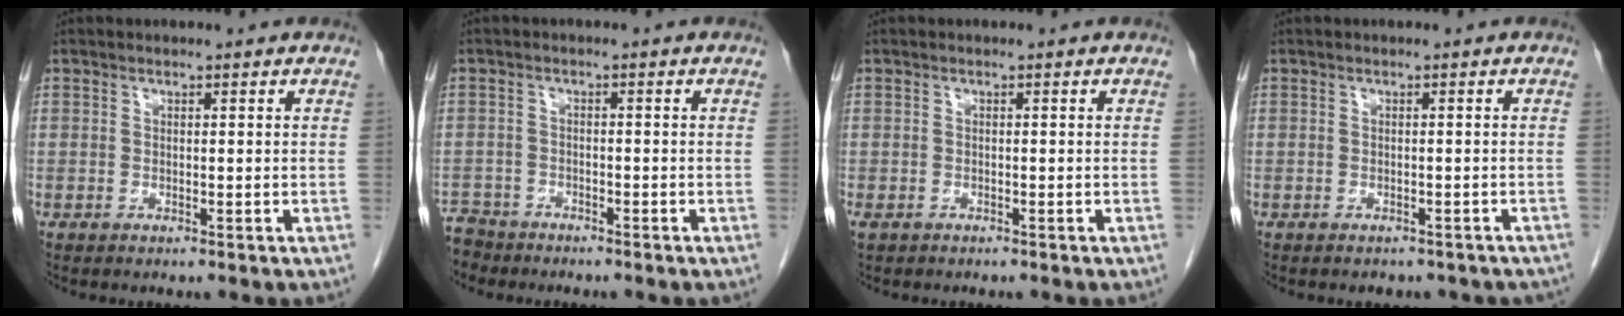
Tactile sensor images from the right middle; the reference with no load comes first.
{"total": 3.7, "force": [-3.4, 1.2, -0.8], "torque": [0.017, -0.005, -0.067]}
{"total": 1.8, "force": [-1.1, 1.0, 1.0], "torque": [-0.018, -0.003, -0.010]}
{"total": 6.1, "force": [-5.2, 2.7, 1.5], "torque": [-0.014, 0.001, -0.049]}